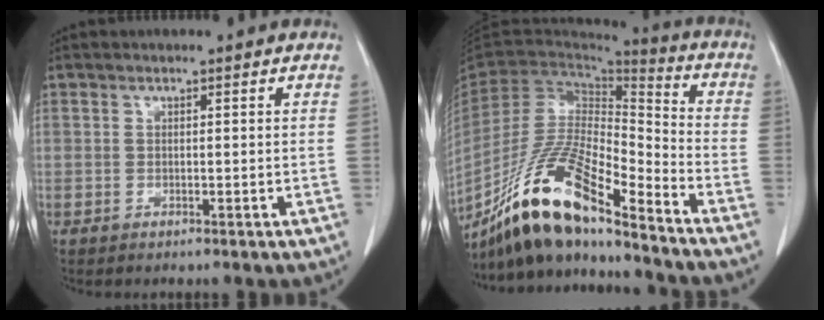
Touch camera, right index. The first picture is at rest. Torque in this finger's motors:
{"motor_torque": [1.07, -1.07, 0.86, 0.21]}